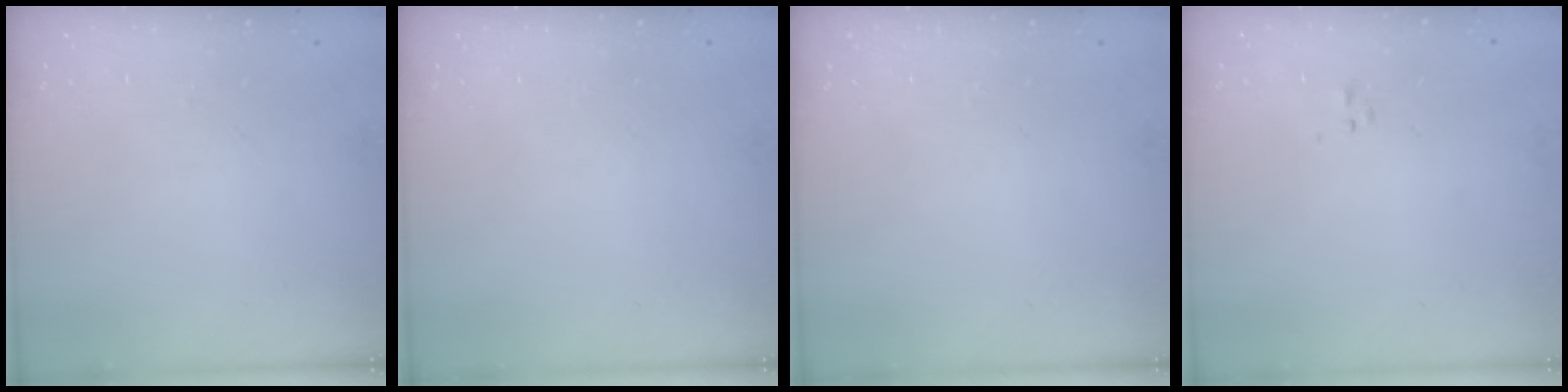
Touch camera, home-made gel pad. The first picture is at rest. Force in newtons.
{"total": 0.0}
{"total": 0.0}
{"total": 0.6, "press": 0.6, "slide": 0.1}